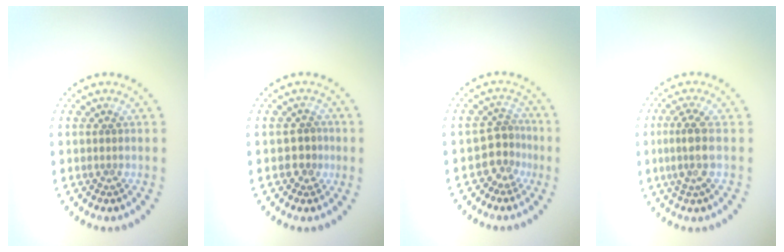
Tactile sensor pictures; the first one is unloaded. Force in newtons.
{"total": 1.7, "press": 1.6, "slide": 0.8}
{"total": 2.8, "press": 1.9, "slide": 2.0}
{"total": 2.7, "press": 2.1, "slide": 1.6}